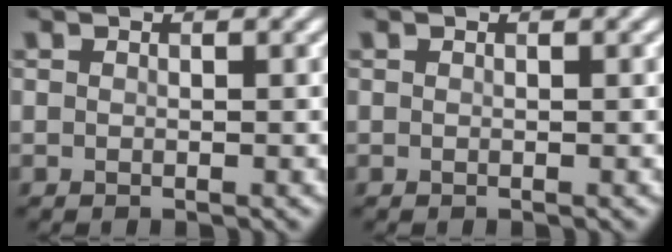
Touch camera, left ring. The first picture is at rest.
{"total": 0.0}